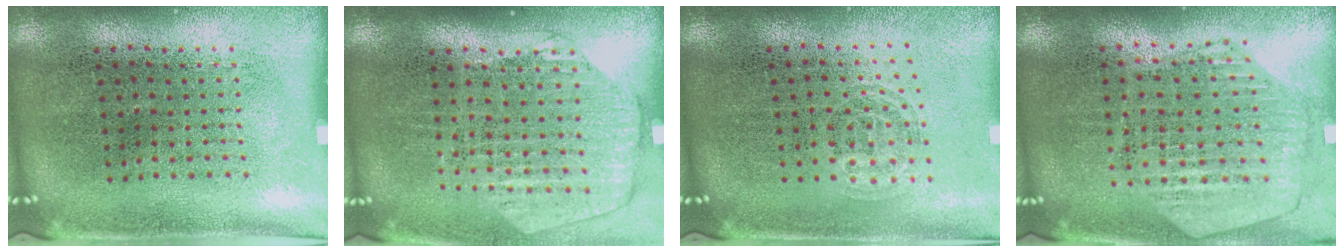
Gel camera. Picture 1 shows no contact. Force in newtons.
{"total": 1.6, "press": 1.5, "slide": 0.7}
{"total": 1.0, "press": 0.6, "slide": 0.7}
{"total": 1.2, "press": 1.2, "slide": 0.1}